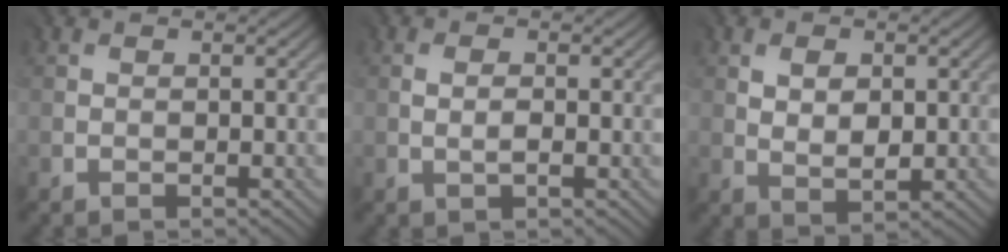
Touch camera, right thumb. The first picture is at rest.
{"total": 0.8, "force": [-0.2, 0.1, 0.7], "torque": [-0.017, -0.001, -0.003]}
{"total": 3.7, "force": [1.1, 2.2, 2.7], "torque": [-0.048, -0.004, 0.023]}